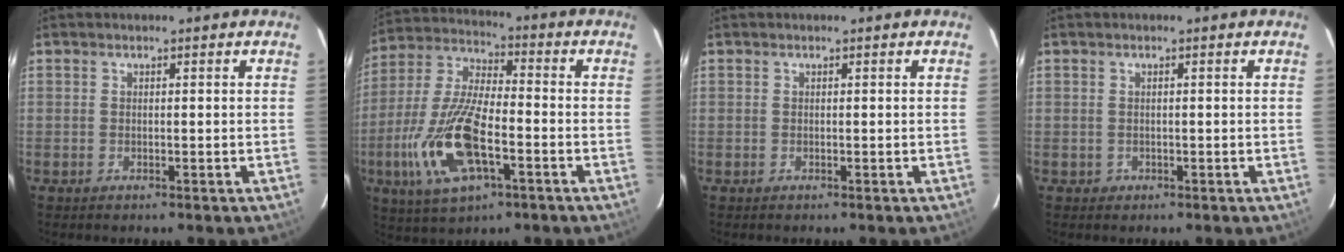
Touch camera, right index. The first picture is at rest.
{"total": 17.6, "force": [-6.1, 6.8, 15.1], "torque": [-0.332, -0.012, -0.115]}
{"total": 0.0}
{"total": 0.8, "force": [-0.2, 0.8, 0.1], "torque": [0.002, 0.002, 0.001]}